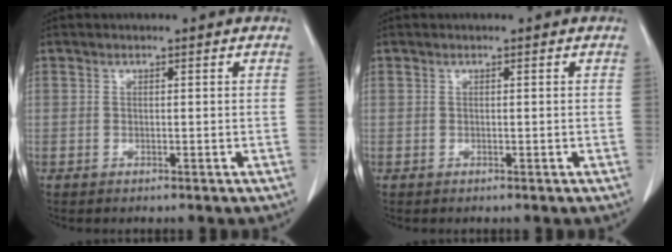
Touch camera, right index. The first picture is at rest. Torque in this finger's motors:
{"motor_torque": [0.00, 0.00, 0.00, 0.00]}